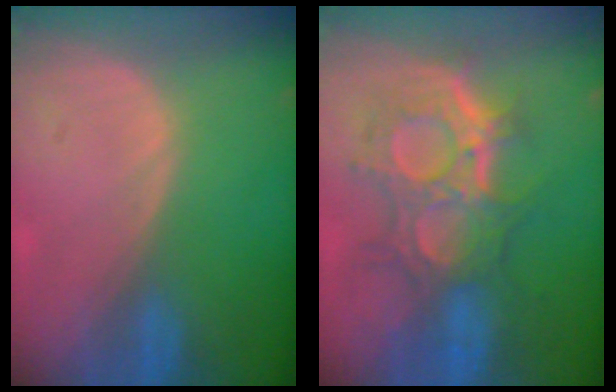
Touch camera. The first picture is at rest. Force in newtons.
{"total": 10.3, "press": 9.8, "slide": 3.3}